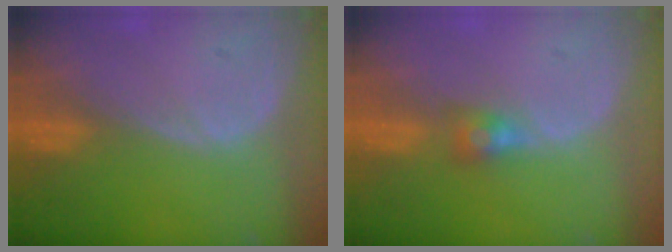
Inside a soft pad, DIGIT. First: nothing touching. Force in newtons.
{"total": 2.9, "press": 2.5, "slide": 1.5}